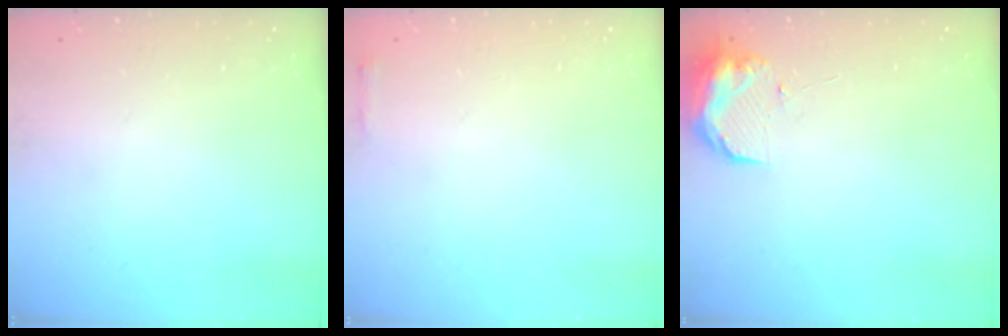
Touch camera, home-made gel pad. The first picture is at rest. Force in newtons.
{"total": 2.3, "press": 2.3, "slide": 0.5}
{"total": 9.3, "press": 9.2, "slide": 0.7}